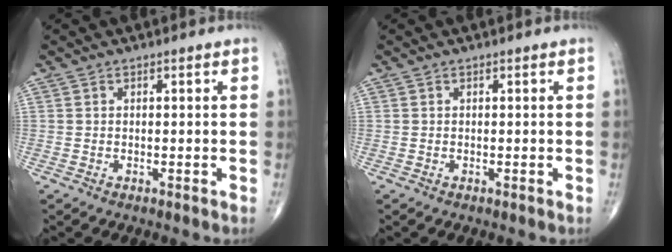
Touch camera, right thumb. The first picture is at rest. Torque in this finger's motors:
{"motor_torque": [0.14, 0.14, -0.02, 0.02, 0.00]}